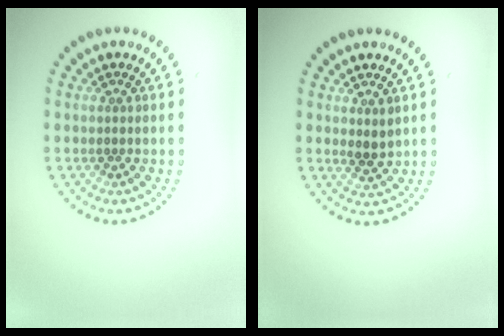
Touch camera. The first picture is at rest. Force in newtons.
{"total": 1.5, "press": 1.3, "slide": 0.7}